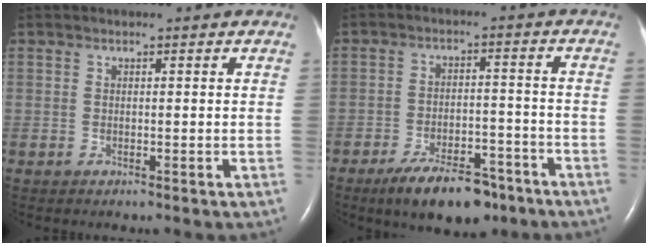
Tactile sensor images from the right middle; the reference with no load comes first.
{"total": 10.4, "force": [-7.5, 3.9, 6.0], "torque": [-0.097, -0.003, -0.121]}